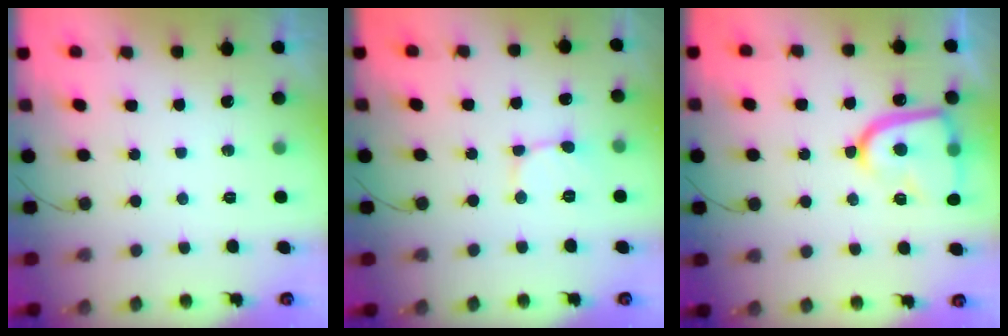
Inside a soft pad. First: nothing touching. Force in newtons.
{"total": 3.8, "press": 3.8, "slide": 0.2}
{"total": 16.0, "press": 16.0, "slide": 1.1}